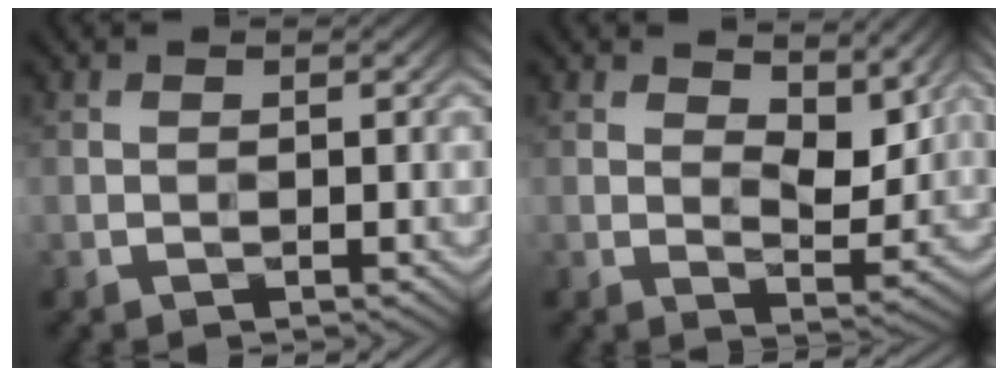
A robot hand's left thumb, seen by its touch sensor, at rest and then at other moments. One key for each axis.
{"total": 6.7, "fx": 4.0, "fy": 3.0, "fz": 4.5, "tx": -0.077, "ty": -0.009, "tz": 0.065}